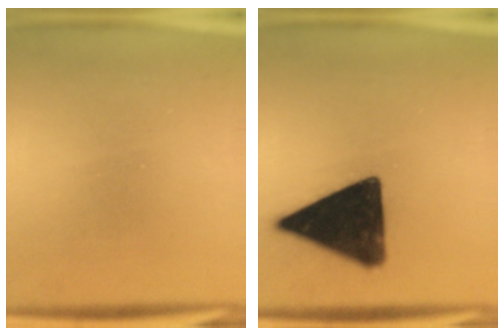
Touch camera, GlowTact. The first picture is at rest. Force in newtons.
{"total": 16.7}